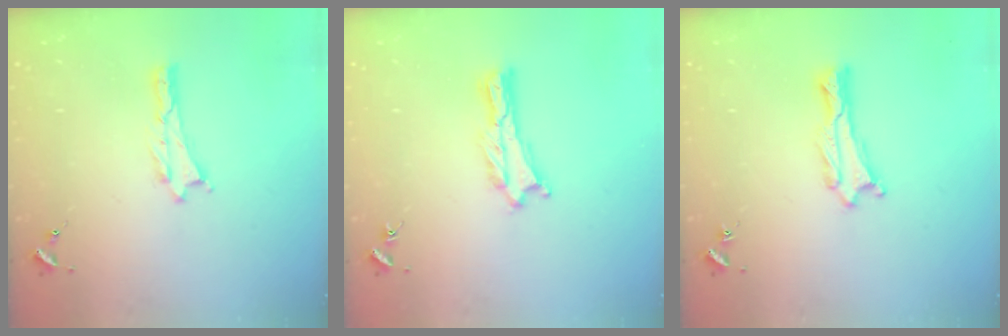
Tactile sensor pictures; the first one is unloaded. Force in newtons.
{"total": 0.6, "press": 0.6, "slide": 0.2}
{"total": 0.8, "press": 0.7, "slide": 0.2}